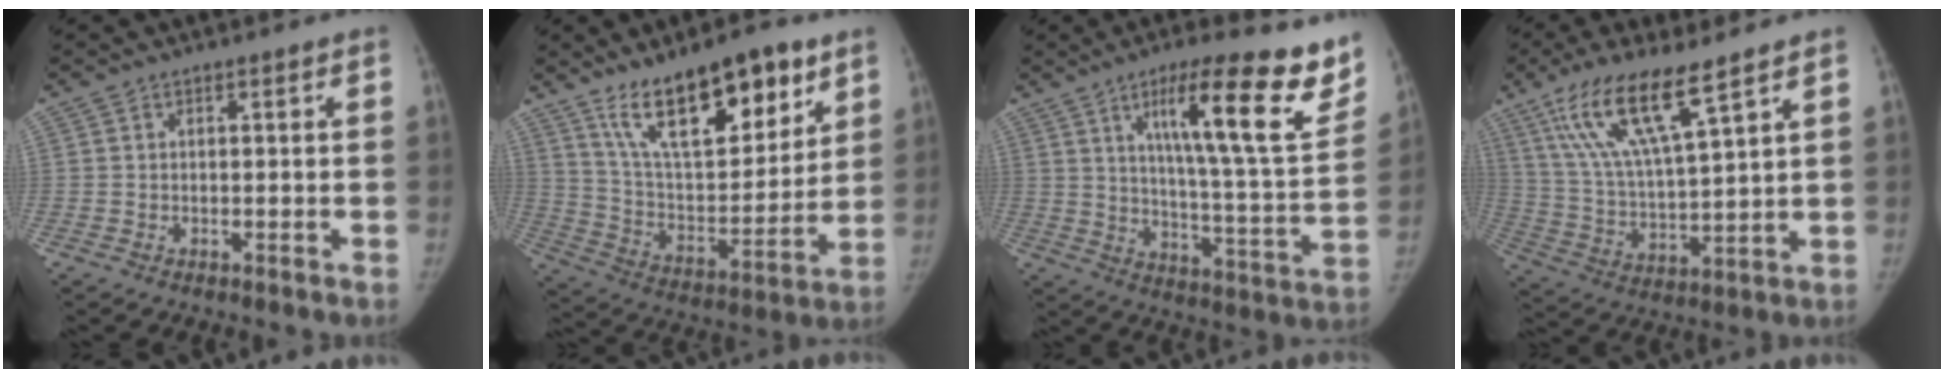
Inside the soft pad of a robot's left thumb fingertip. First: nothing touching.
{"total": 21.4, "force": [13.4, 8.3, 14.5], "torque": [-0.192, -0.066, 0.238]}
{"total": 23.9, "force": [13.1, 4.4, 19.6], "torque": [-0.249, -0.052, 0.197]}
{"total": 15.2, "force": [9.2, 3.0, 11.7], "torque": [-0.230, -0.036, 0.188]}